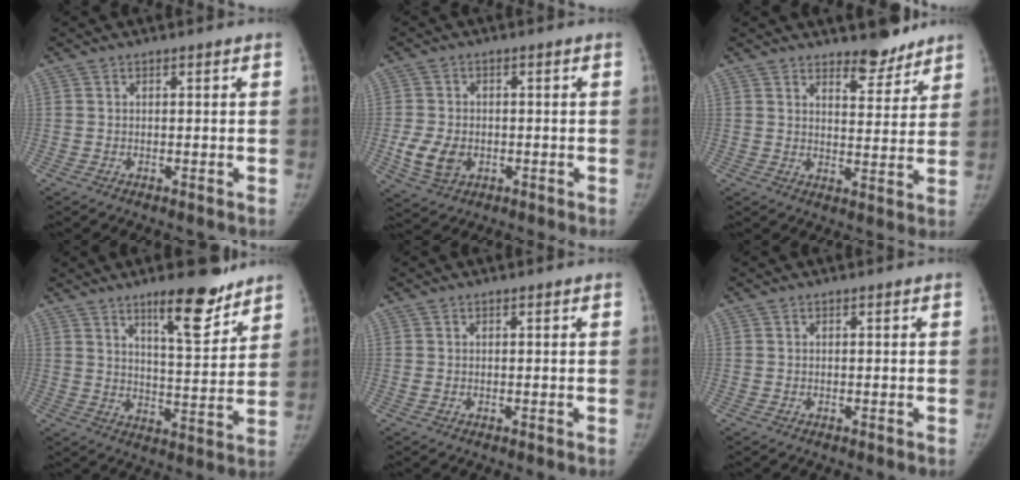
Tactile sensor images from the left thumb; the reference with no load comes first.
{"total": 7.0, "force": [-1.5, 5.2, 4.4], "torque": [-0.080, -0.004, -0.021]}
{"total": 7.1, "force": [6.0, 2.5, 2.7], "torque": [-0.010, -0.049, 0.092]}
{"total": 12.3, "force": [8.8, 3.4, 7.9], "torque": [-0.091, -0.065, 0.138]}
{"total": 0.6, "force": [0.2, 0.5, 0.3], "torque": [-0.007, -0.001, 0.003]}
{"total": 0.0}